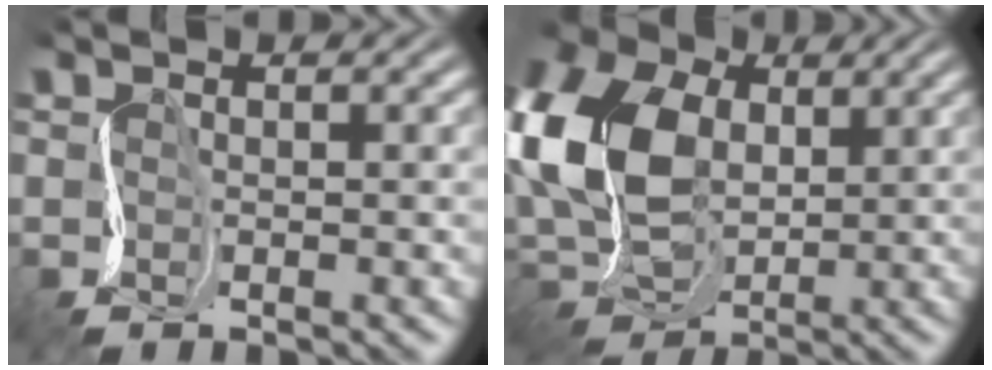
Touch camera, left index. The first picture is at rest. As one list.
[{"total": 12.5, "force": [3.3, 8.7, 8.3], "torque": [-0.214, 0.025, 0.053]}]